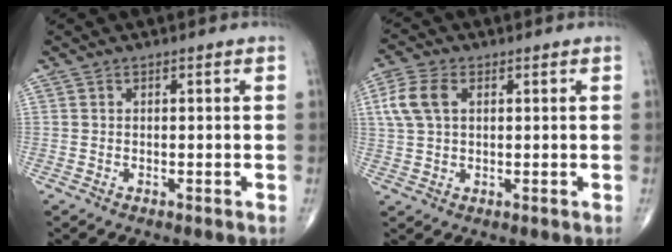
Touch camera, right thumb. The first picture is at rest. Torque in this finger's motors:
{"motor_torque": [-0.60, 0.71, 0.59, 0.18, 0.18]}